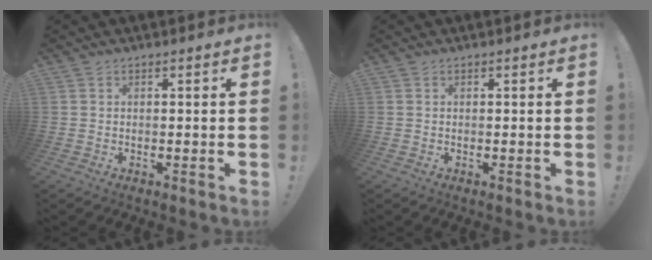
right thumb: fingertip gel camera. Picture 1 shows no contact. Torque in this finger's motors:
{"motor_torque": [-0.13, -0.02, -0.15, 0.30, 0.04]}